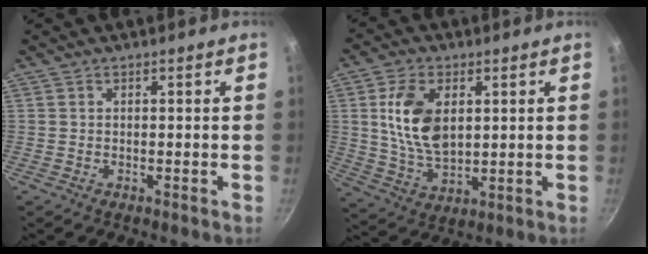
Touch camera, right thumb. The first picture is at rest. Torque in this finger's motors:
{"motor_torque": [-0.37, 1.06, 1.13, -0.26, 0.30]}